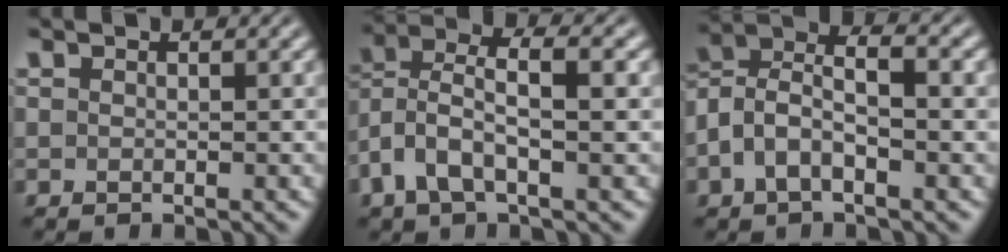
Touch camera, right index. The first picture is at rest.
{"total": 5.5, "force": [0.9, 3.5, 4.1], "torque": [-0.103, -0.014, 0.019]}
{"total": 7.2, "force": [0.9, 5.1, 5.0], "torque": [-0.110, -0.009, 0.010]}